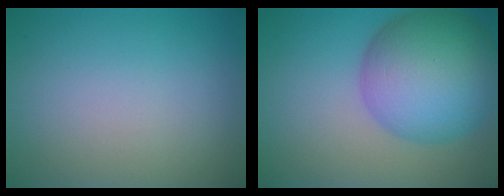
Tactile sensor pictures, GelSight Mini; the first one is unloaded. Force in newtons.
{"total": 12.7, "press": 12.7, "slide": 0.2}